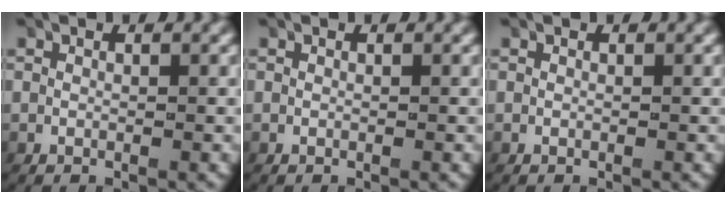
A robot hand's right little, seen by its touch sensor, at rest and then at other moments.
{"total": 0.0}
{"total": 0.0}